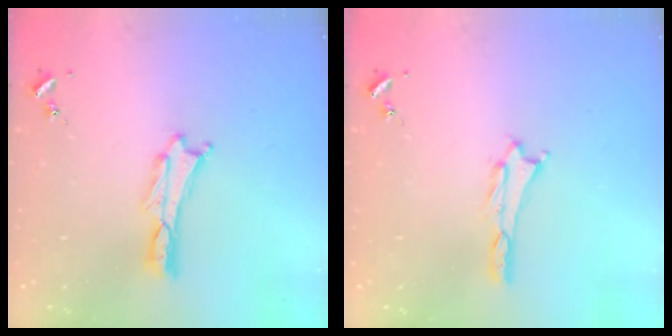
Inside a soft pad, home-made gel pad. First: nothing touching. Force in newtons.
{"total": 0.7, "press": 0.7, "slide": 0.3}